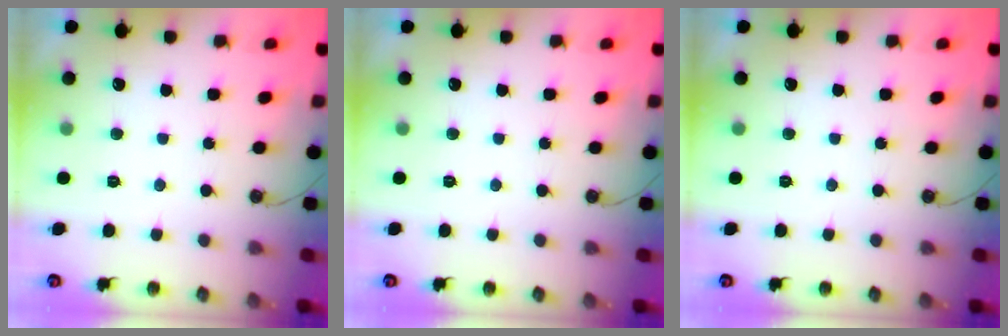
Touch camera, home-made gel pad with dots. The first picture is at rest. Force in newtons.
{"total": 0.0}
{"total": 0.0}